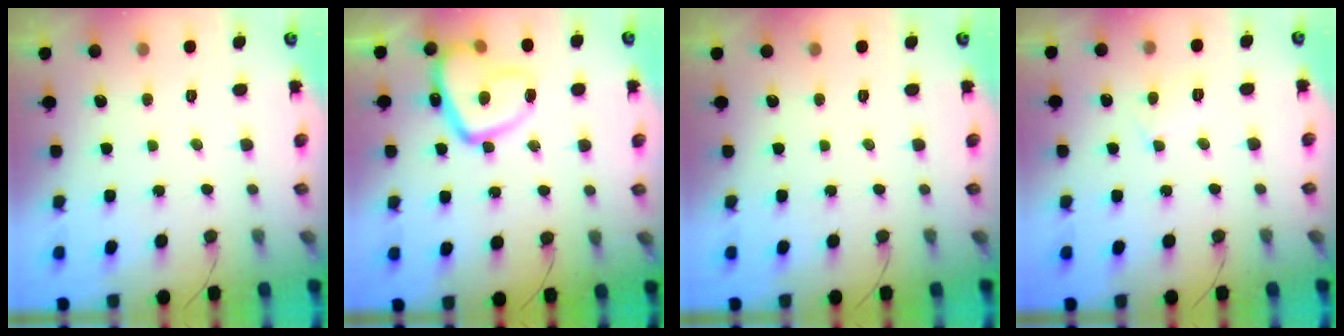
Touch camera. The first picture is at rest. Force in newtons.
{"total": 15.4, "press": 15.3, "slide": 1.7}
{"total": 0.0}
{"total": 4.6, "press": 4.6, "slide": 0.5}